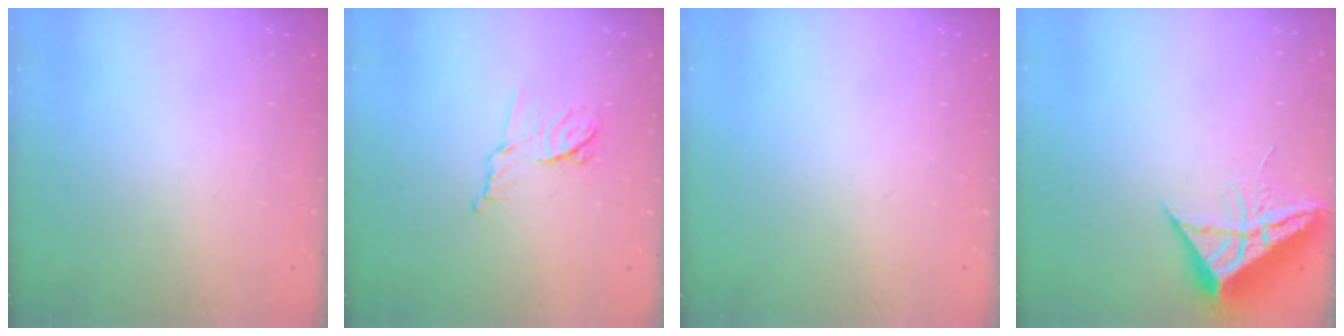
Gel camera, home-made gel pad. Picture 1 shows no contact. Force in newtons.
{"total": 9.4, "press": 9.4, "slide": 0.7}
{"total": 0.0}
{"total": 10.4, "press": 10.3, "slide": 1.1}